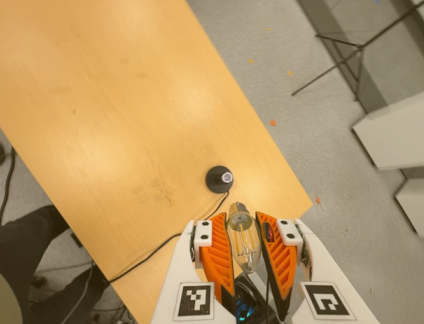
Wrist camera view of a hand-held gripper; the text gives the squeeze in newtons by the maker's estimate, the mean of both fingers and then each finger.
{"total": 20.2, "left": 22.0, "right": 18.3}